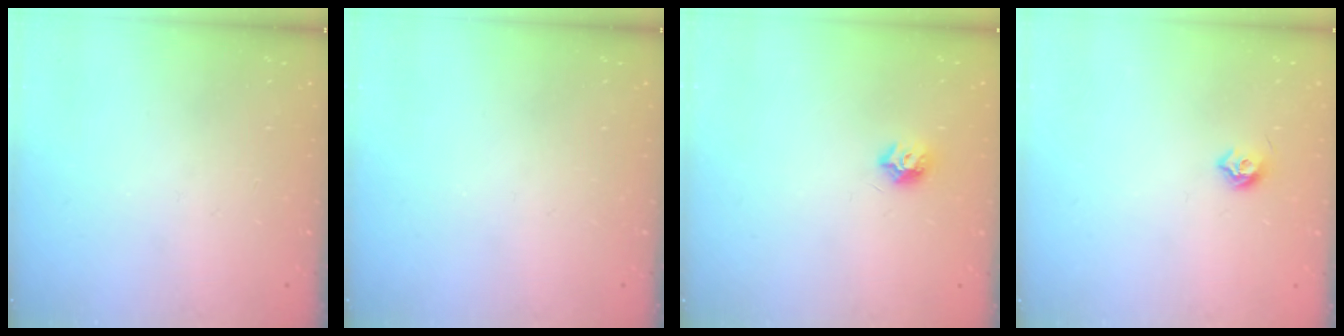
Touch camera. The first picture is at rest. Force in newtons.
{"total": 0.0}
{"total": 7.4, "press": 7.4, "slide": 0.9}
{"total": 6.0, "press": 5.9, "slide": 1.0}